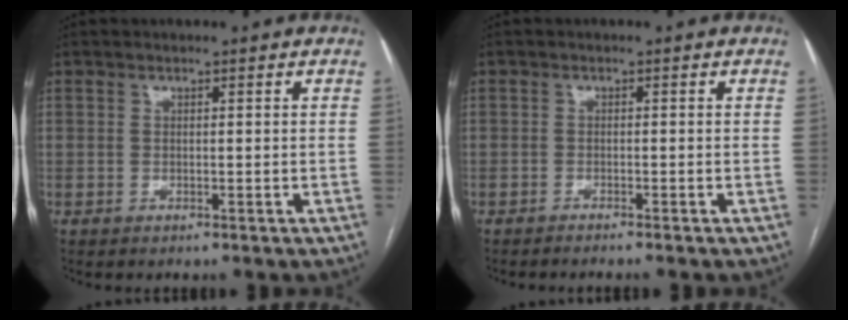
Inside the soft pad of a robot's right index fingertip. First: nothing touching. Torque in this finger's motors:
{"motor_torque": [-0.44, -0.41, 0.04, 0.00]}